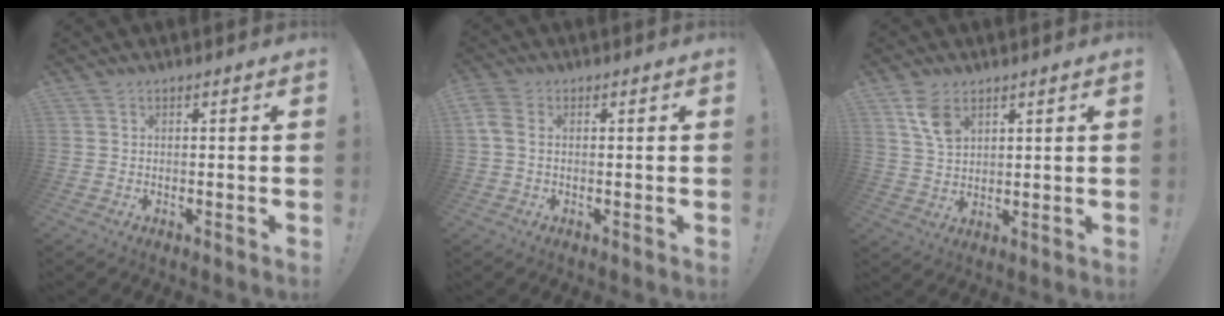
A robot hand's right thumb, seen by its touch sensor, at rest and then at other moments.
{"total": 4.0, "force": [0.8, 2.8, 2.8], "torque": [-0.066, 0.002, 0.015]}
{"total": 7.1, "force": [3.9, 4.2, 4.2], "torque": [-0.069, -0.016, 0.074]}